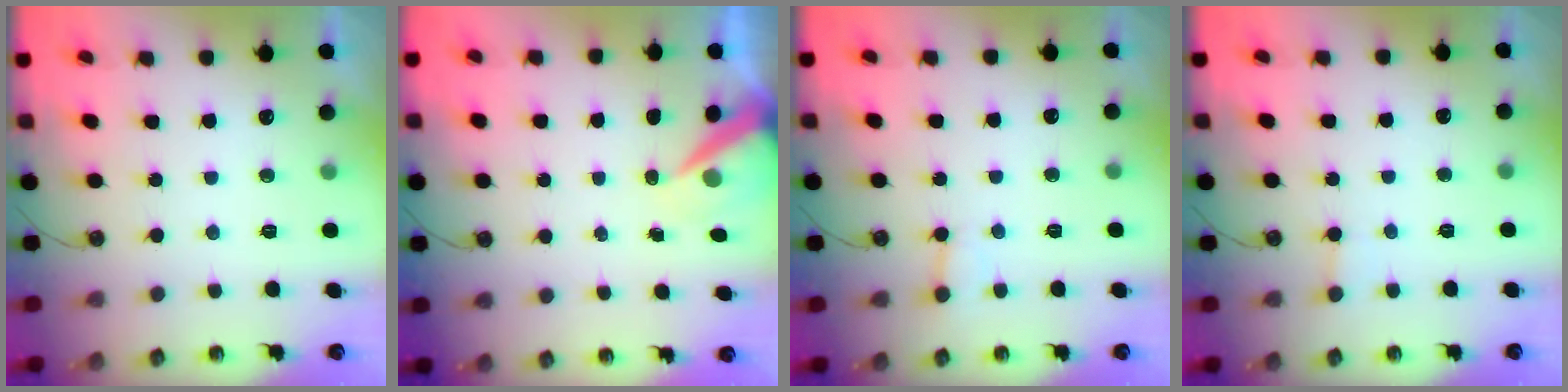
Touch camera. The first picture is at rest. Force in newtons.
{"total": 6.7, "press": 6.7, "slide": 0.8}
{"total": 3.7, "press": 3.7, "slide": 0.3}
{"total": 1.7, "press": 1.7, "slide": 0.1}